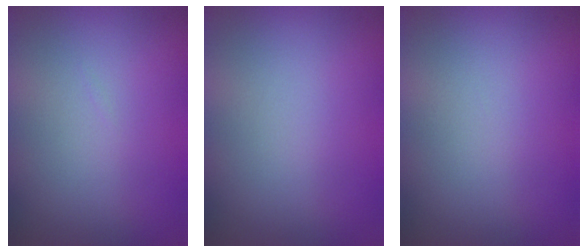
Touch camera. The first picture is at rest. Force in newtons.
{"total": 0.0}
{"total": 0.0}